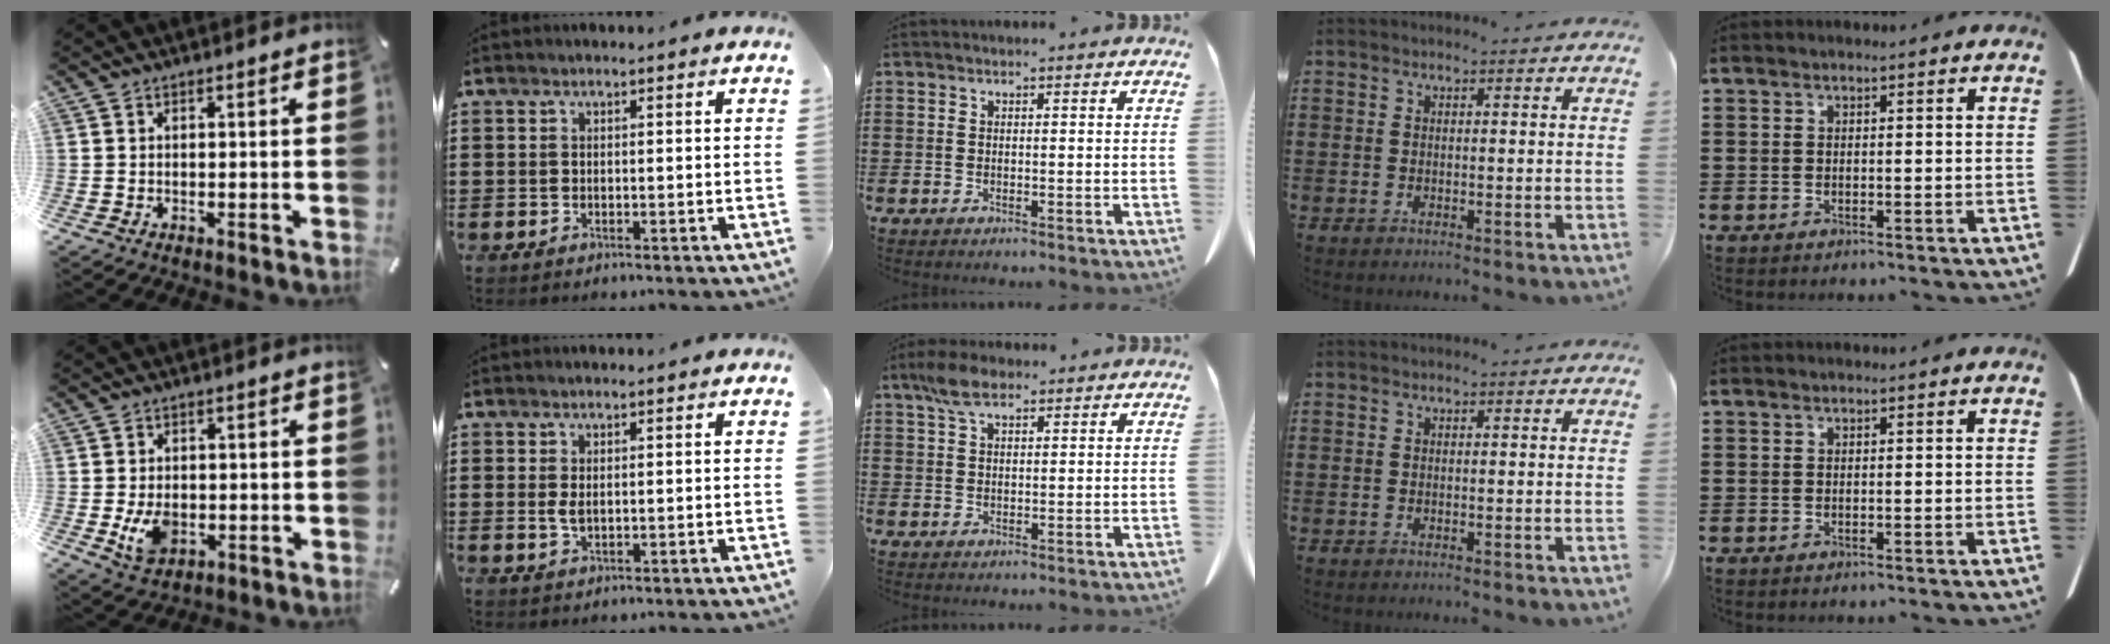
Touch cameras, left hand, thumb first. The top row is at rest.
{"thumb": {"total": 7.0, "force": [-1.1, 5.0, 4.7], "torque": [-0.097, -0.007, -0.023]}, "index": {"total": 1.8, "force": [0.3, 0.7, 1.7], "torque": [-0.041, 0.000, 0.002]}, "middle": {"total": 4.8, "force": [2.9, 1.9, 3.2], "torque": [-0.072, 0.007, 0.054]}}